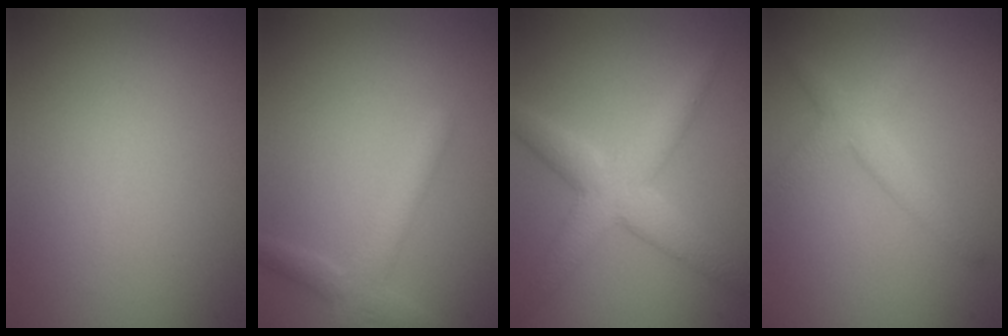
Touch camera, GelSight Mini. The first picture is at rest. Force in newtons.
{"total": 2.5, "press": 2.5, "slide": 0.1}
{"total": 5.0, "press": 5.0, "slide": 0.1}
{"total": 2.6, "press": 2.6, "slide": 0.1}